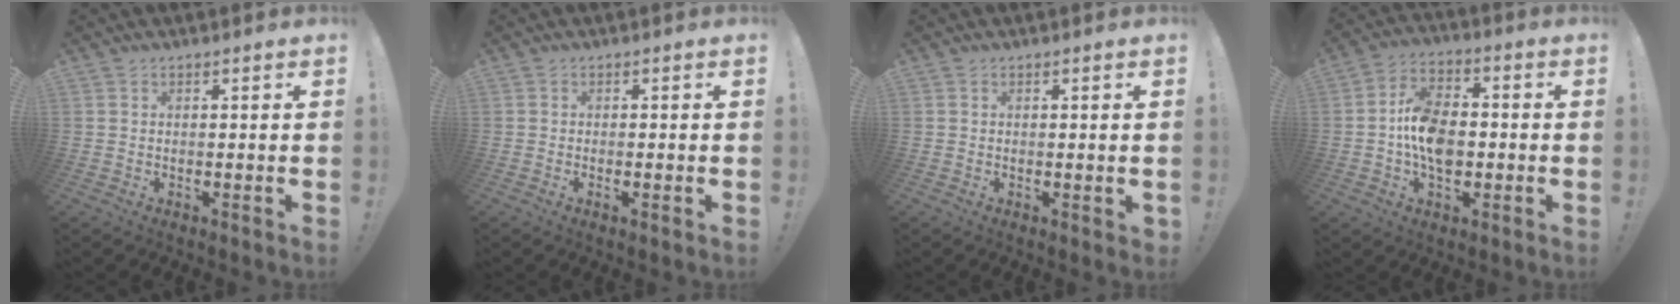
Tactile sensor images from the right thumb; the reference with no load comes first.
{"total": 1.5, "force": [-0.4, 0.0, 1.4], "torque": [-0.022, -0.003, -0.008]}
{"total": 0.8, "force": [0.3, 0.4, 0.6], "torque": [-0.010, 0.000, 0.005]}
{"total": 13.1, "force": [-2.3, 8.9, 9.4], "torque": [-0.156, 0.017, -0.039]}